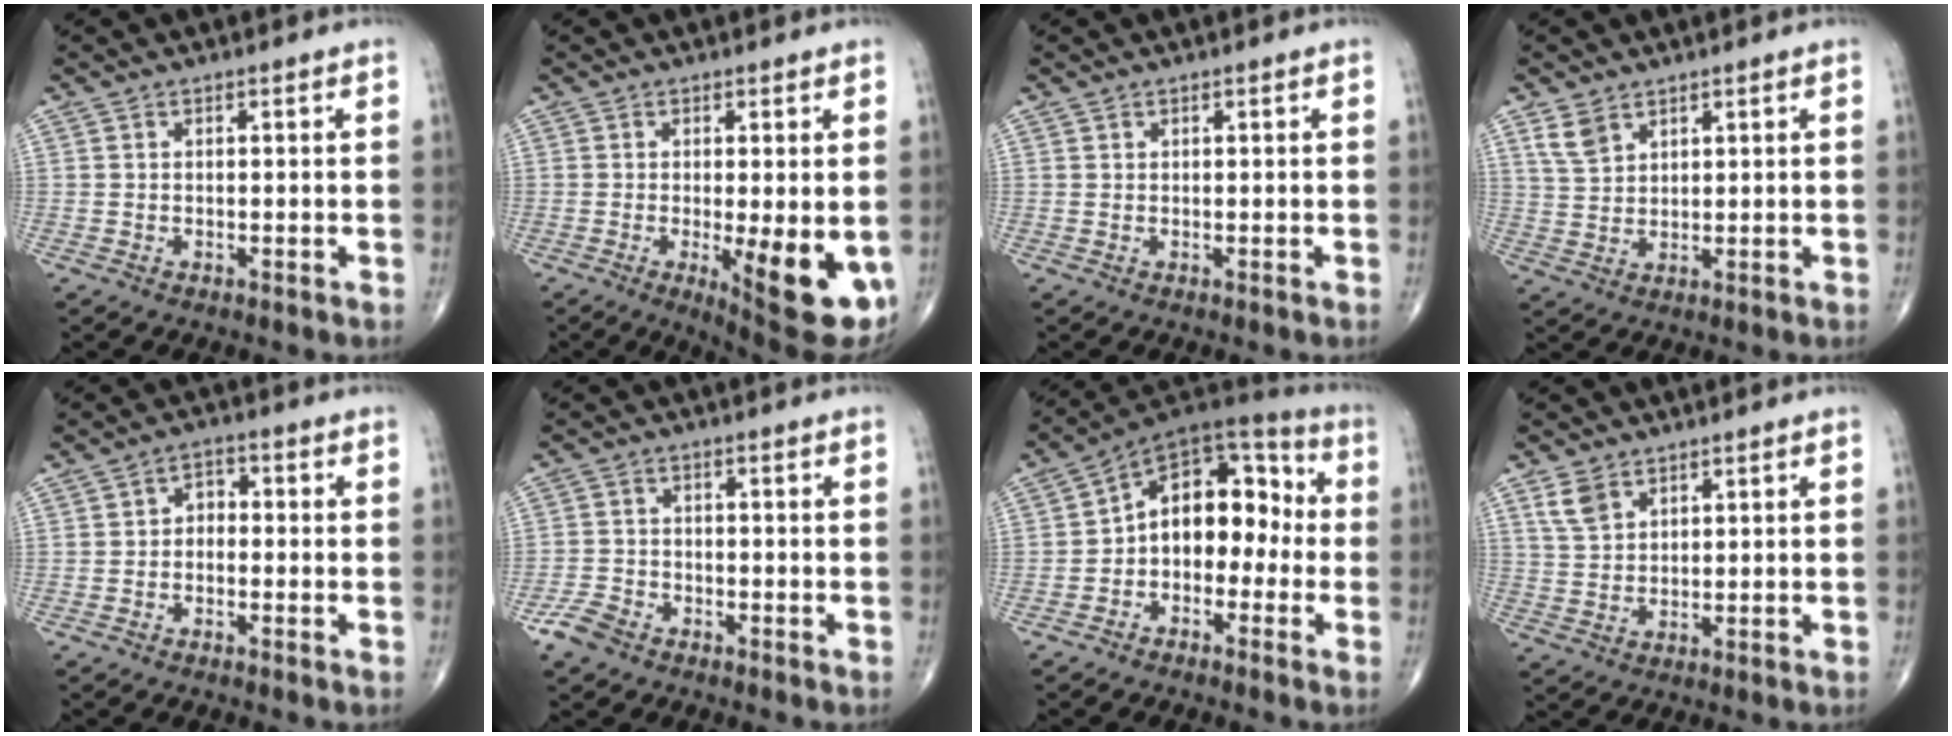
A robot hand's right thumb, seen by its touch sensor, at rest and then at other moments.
{"total": 13.3, "force": [-3.1, 3.8, 12.4], "torque": [-0.147, -0.024, -0.030]}
{"total": 0.0}
{"total": 4.3, "force": [2.8, 2.5, 2.0], "torque": [-0.033, -0.009, 0.064]}
{"total": 3.1, "force": [-0.7, 2.3, 2.0], "torque": [-0.014, 0.020, -0.026]}
{"total": 4.7, "force": [-3.2, 2.8, 1.9], "torque": [-0.039, 0.012, -0.062]}
{"total": 13.9, "force": [-1.6, 9.4, 10.1], "torque": [-0.103, 0.053, -0.045]}
{"total": 4.4, "force": [2.7, 2.7, 2.2], "torque": [-0.035, -0.008, 0.061]}